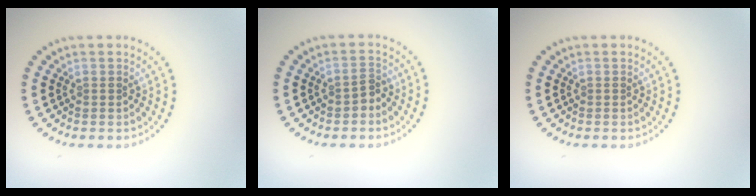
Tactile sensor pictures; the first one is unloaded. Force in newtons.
{"total": 1.3, "press": 1.1, "slide": 0.7}
{"total": 0.0}